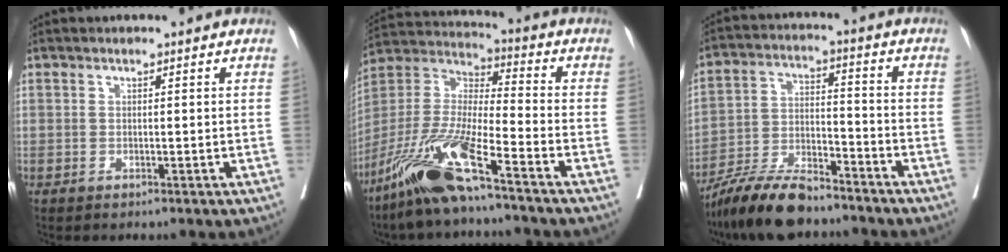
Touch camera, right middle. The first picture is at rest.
{"total": 14.8, "force": [-9.8, 1.1, 11.0], "torque": [-0.237, -0.023, -0.191]}
{"total": 11.8, "force": [-10.1, 2.2, 5.6], "torque": [-0.105, -0.011, -0.188]}